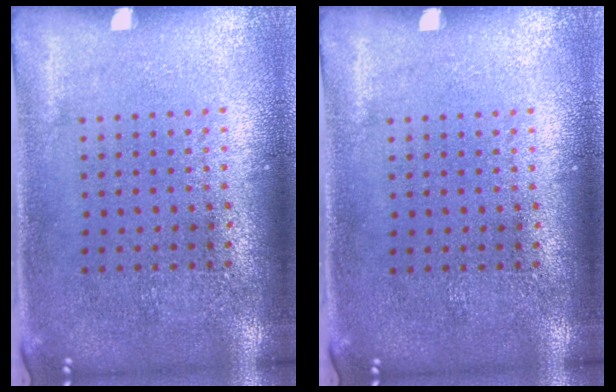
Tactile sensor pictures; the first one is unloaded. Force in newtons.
{"total": 0.0}